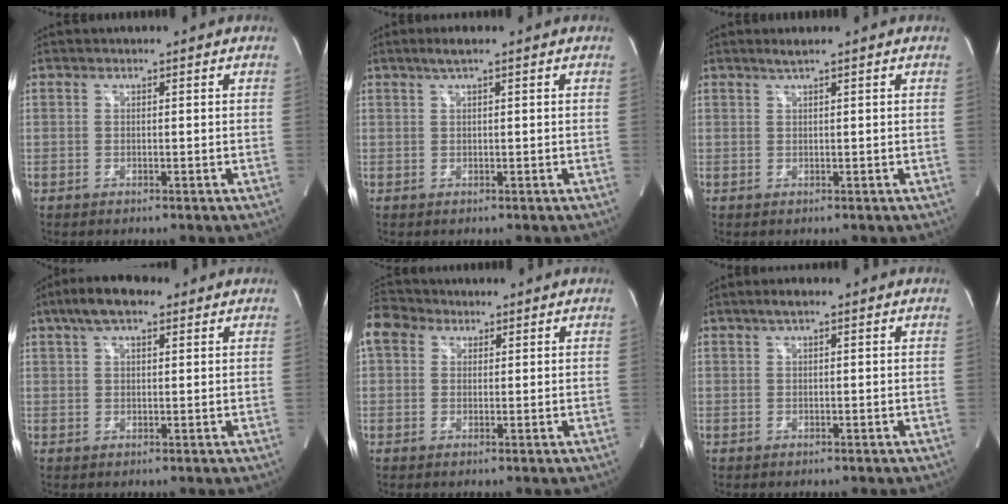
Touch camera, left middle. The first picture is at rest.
{"total": 2.0, "force": [1.2, 0.0, 1.6], "torque": [-0.037, 0.009, 0.024]}
{"total": 1.2, "force": [0.9, -0.3, 0.8], "torque": [-0.020, 0.003, 0.021]}
{"total": 7.0, "force": [4.4, 2.4, 4.9], "torque": [-0.095, 0.026, 0.073]}
{"total": 7.2, "force": [3.6, 5.3, 3.3], "torque": [-0.084, 0.043, 0.072]}
{"total": 1.7, "force": [1.0, 0.3, 1.4], "torque": [-0.029, 0.012, 0.015]}